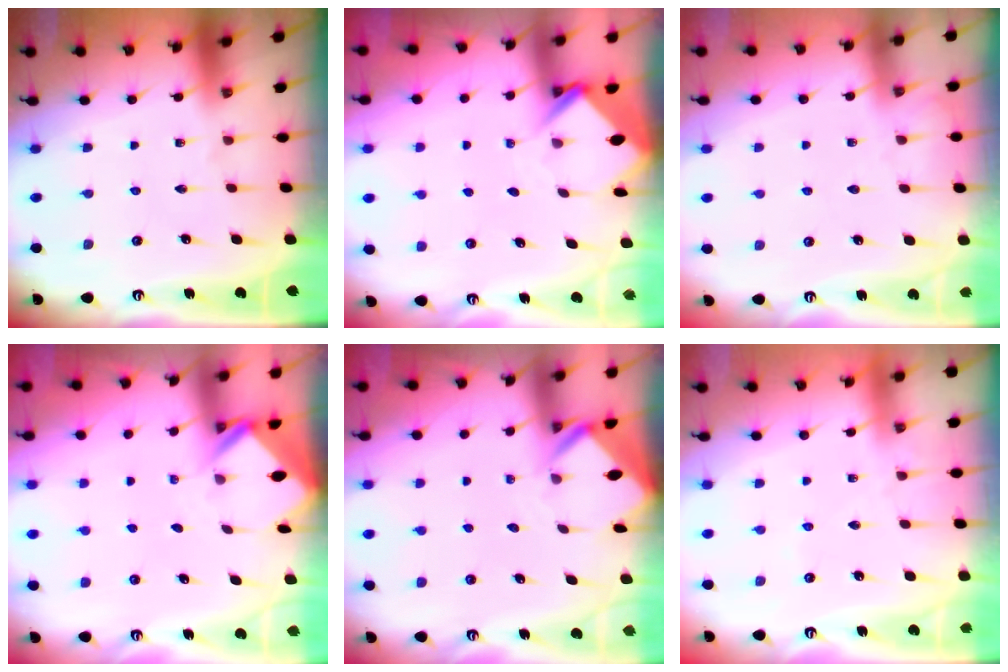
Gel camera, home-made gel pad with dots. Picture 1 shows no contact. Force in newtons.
{"total": 4.0, "press": 4.0, "slide": 0.1}
{"total": 3.7, "press": 3.7, "slide": 0.5}
{"total": 2.7, "press": 2.7, "slide": 0.1}
{"total": 2.8, "press": 2.8, "slide": 0.2}
{"total": 3.3, "press": 3.3, "slide": 0.4}